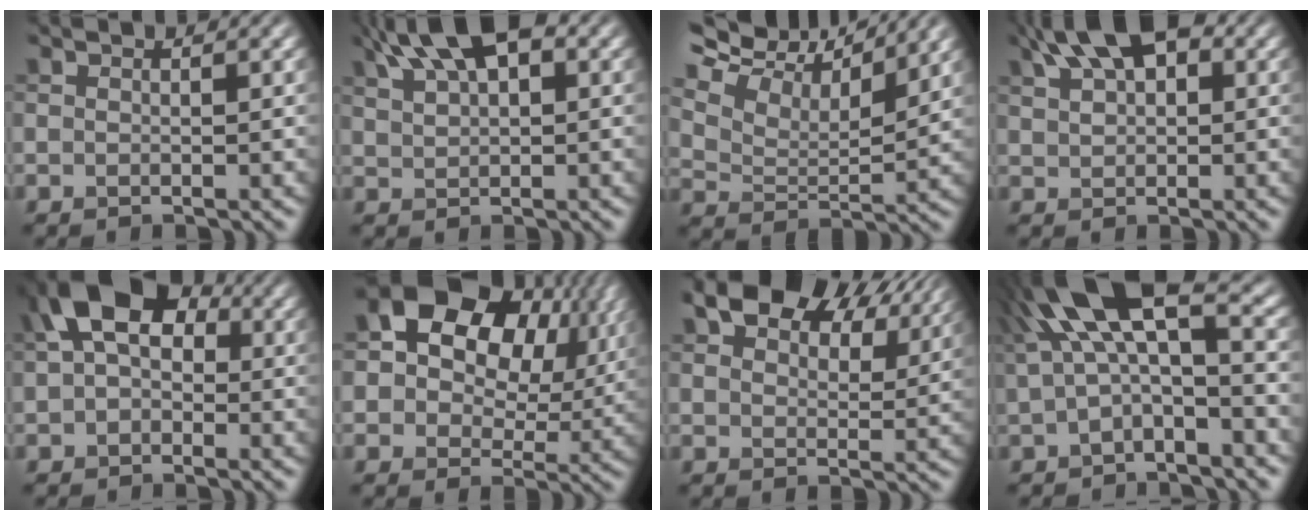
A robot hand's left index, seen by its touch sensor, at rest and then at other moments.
{"total": 7.4, "force": [4.1, 3.3, 5.2], "torque": [-0.096, 0.027, 0.062]}
{"total": 11.9, "force": [9.7, 4.1, 5.4], "torque": [-0.138, 0.024, 0.148]}
{"total": 7.4, "force": [3.6, 4.0, 5.1], "torque": [-0.089, 0.029, 0.048]}
{"total": 7.7, "force": [1.7, 5.2, 5.4], "torque": [-0.082, 0.024, 0.011]}
{"total": 16.7, "force": [6.1, 12.0, 10.0], "torque": [-0.167, 0.047, 0.099]}
{"total": 11.0, "force": [7.5, 5.1, 6.2], "torque": [-0.093, 0.012, 0.117]}
{"total": 9.6, "force": [2.2, 3.8, 8.5], "torque": [-0.159, 0.025, 0.024]}